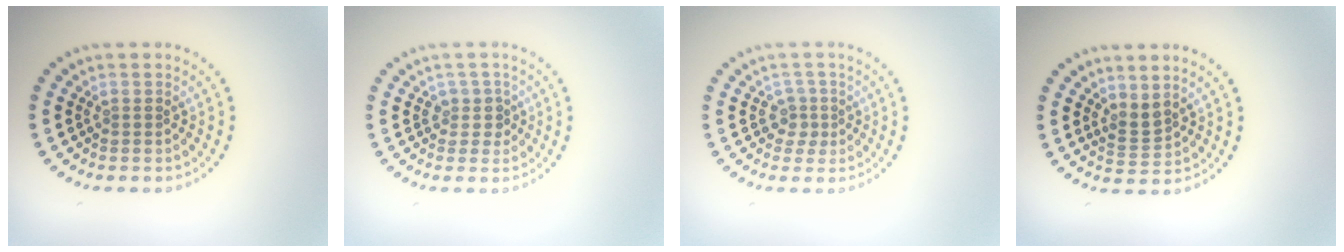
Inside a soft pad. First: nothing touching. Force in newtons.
{"total": 1.6, "press": 1.3, "slide": 0.9}
{"total": 1.8, "press": 1.3, "slide": 1.2}
{"total": 1.8, "press": 1.3, "slide": 1.3}